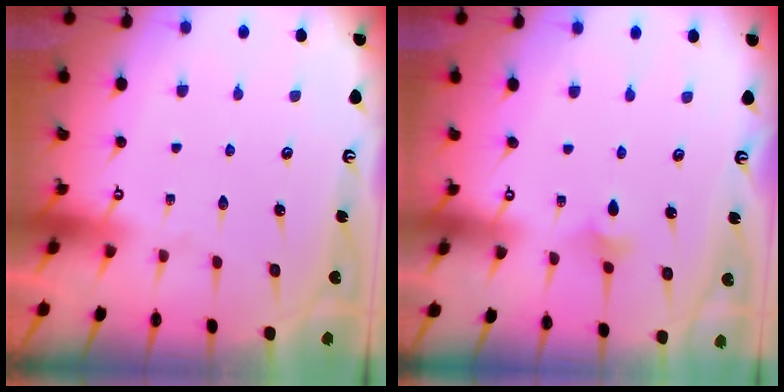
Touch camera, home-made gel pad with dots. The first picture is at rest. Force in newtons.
{"total": 3.0, "press": 2.9, "slide": 0.8}